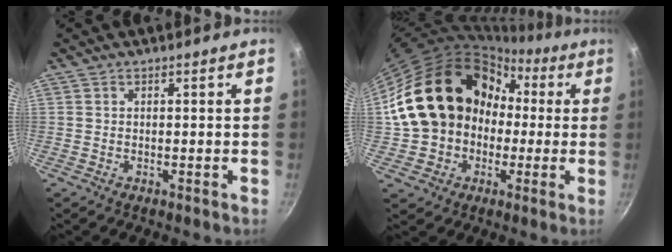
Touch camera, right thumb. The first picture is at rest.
{"total": 19.9, "force": [0.6, 16.7, 10.8], "torque": [-0.162, 0.057, 0.020]}